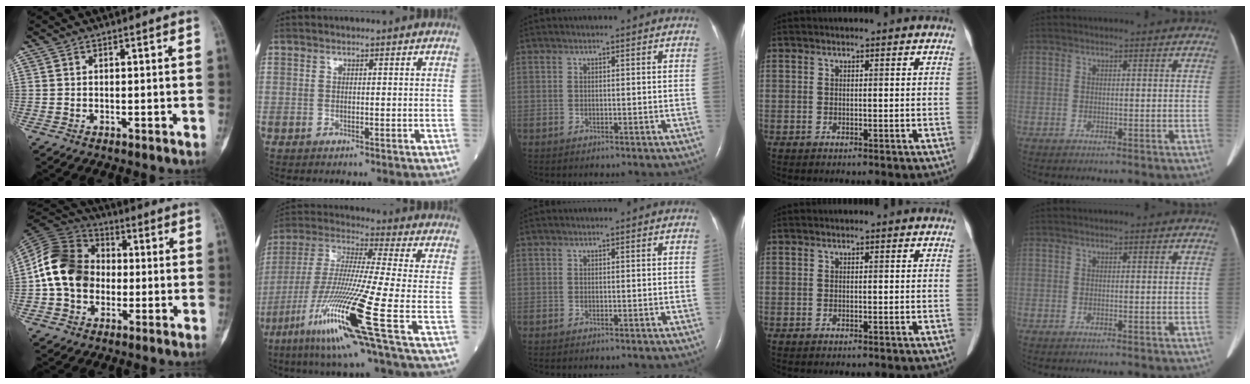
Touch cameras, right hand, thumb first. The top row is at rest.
{"thumb": {"total": 14.9, "force": [-0.8, 12.0, 8.9], "torque": [-0.145, 0.030, -0.025]}, "index": {"total": 19.0, "force": [-8.3, -1.3, 17.0], "torque": [-0.367, -0.045, -0.166]}}